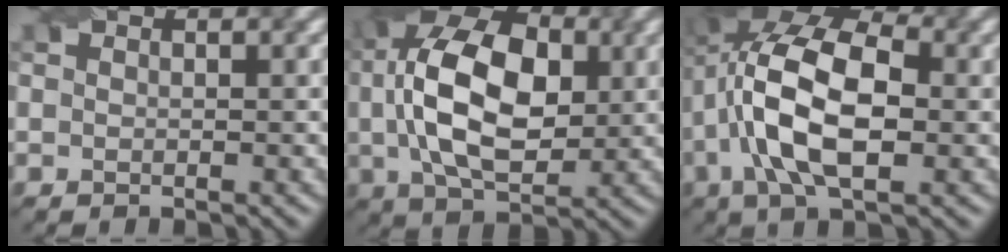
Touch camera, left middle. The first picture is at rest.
{"total": 12.5, "force": [1.4, 7.3, 10.1], "torque": [-0.197, 0.018, 0.022]}
{"total": 12.5, "force": [-0.2, 6.6, 10.6], "torque": [-0.210, 0.020, -0.014]}